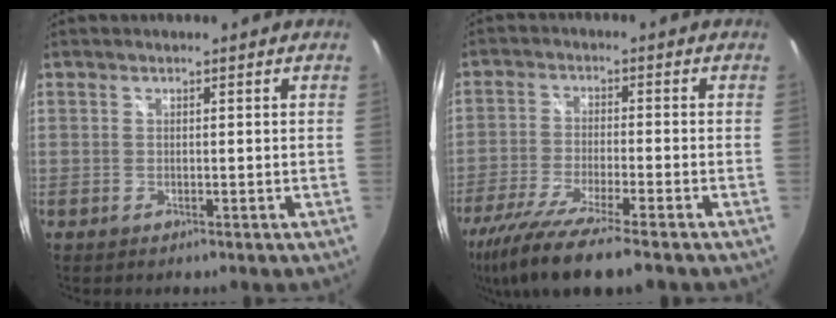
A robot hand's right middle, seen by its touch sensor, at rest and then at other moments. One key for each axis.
{"total": 15.3, "fx": -11.9, "fy": 1.3, "fz": 9.5, "tx": -0.203, "ty": -0.046, "tz": -0.210}